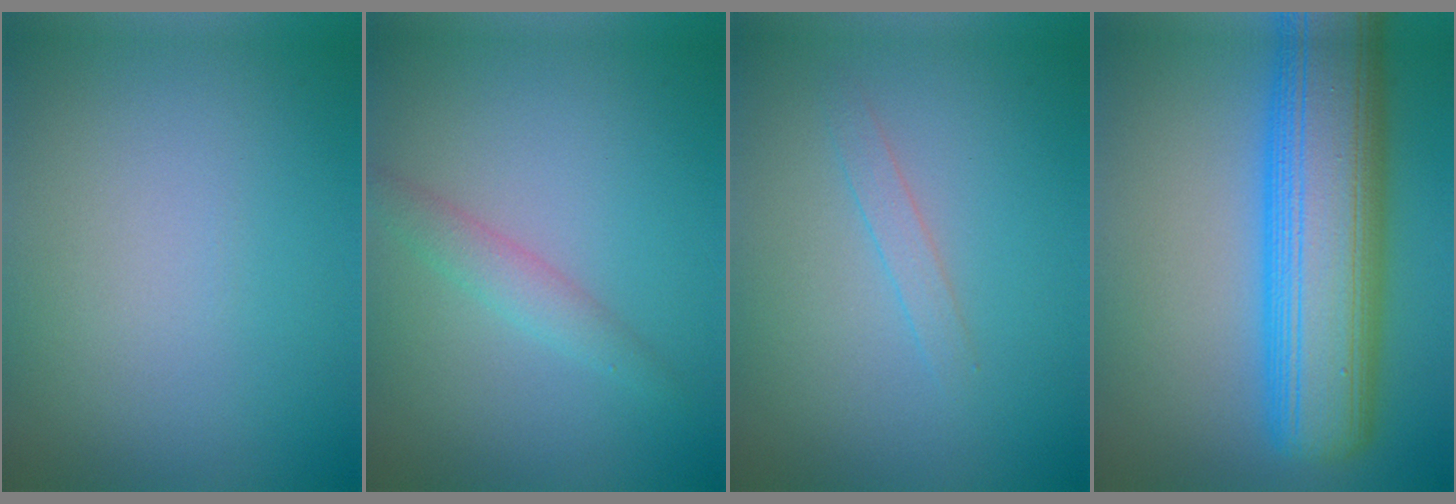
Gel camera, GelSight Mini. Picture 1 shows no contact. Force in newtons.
{"total": 1.9, "press": 1.9, "slide": 0.1}
{"total": 1.1, "press": 1.1, "slide": 0.1}
{"total": 12.1, "press": 12.1, "slide": 0.5}